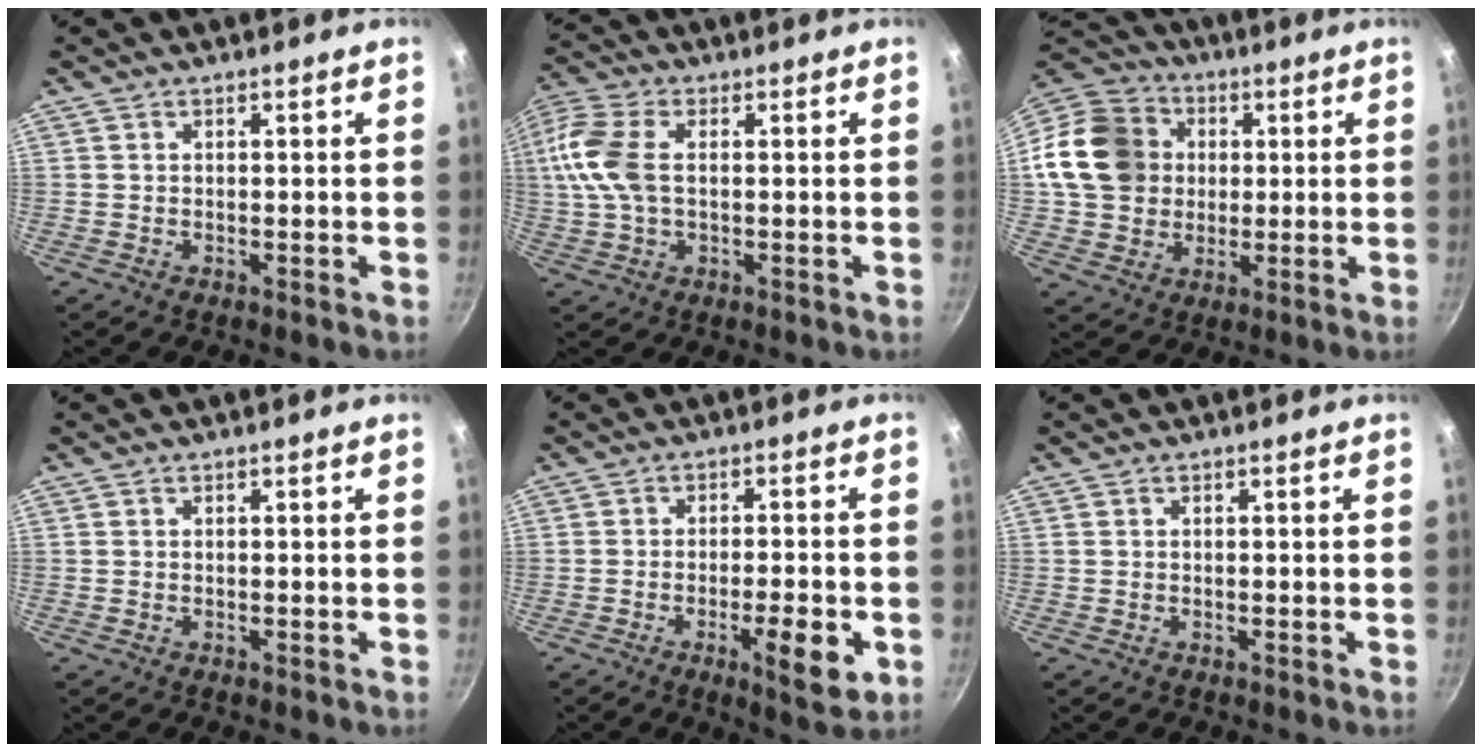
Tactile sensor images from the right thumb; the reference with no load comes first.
{"total": 12.4, "force": [1.1, 7.5, 9.8], "torque": [-0.214, 0.019, 0.009]}
{"total": 17.1, "force": [1.8, 14.7, 8.5], "torque": [-0.141, 0.030, 0.030]}
{"total": 0.0}
{"total": 8.8, "force": [-3.0, 2.4, 7.9], "torque": [-0.105, 0.007, -0.040]}
{"total": 0.0}